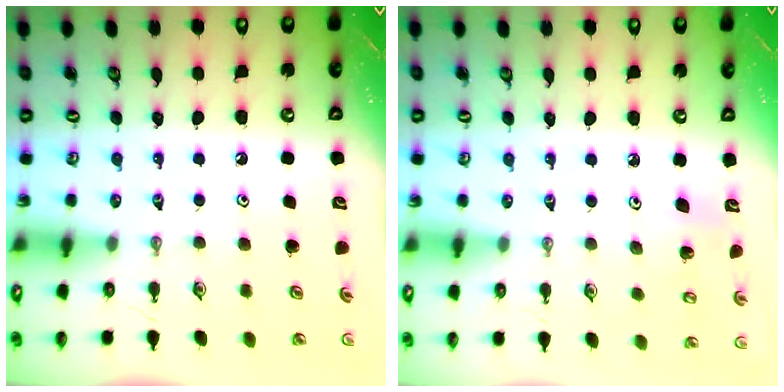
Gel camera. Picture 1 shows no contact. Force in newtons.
{"total": 5.4, "press": 5.3, "slide": 1.3}